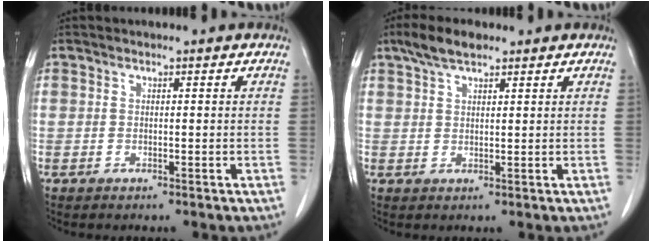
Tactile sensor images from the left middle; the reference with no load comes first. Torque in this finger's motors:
{"motor_torque": [0.88, -0.66, 0.01, 0.02]}